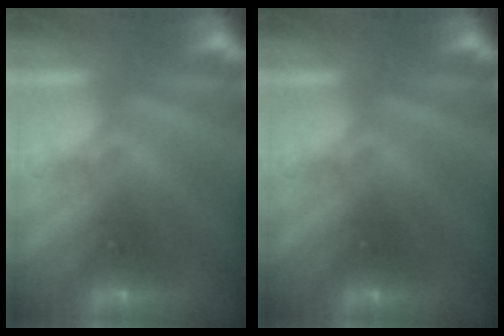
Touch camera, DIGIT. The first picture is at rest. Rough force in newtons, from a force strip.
{"total": 0.0}